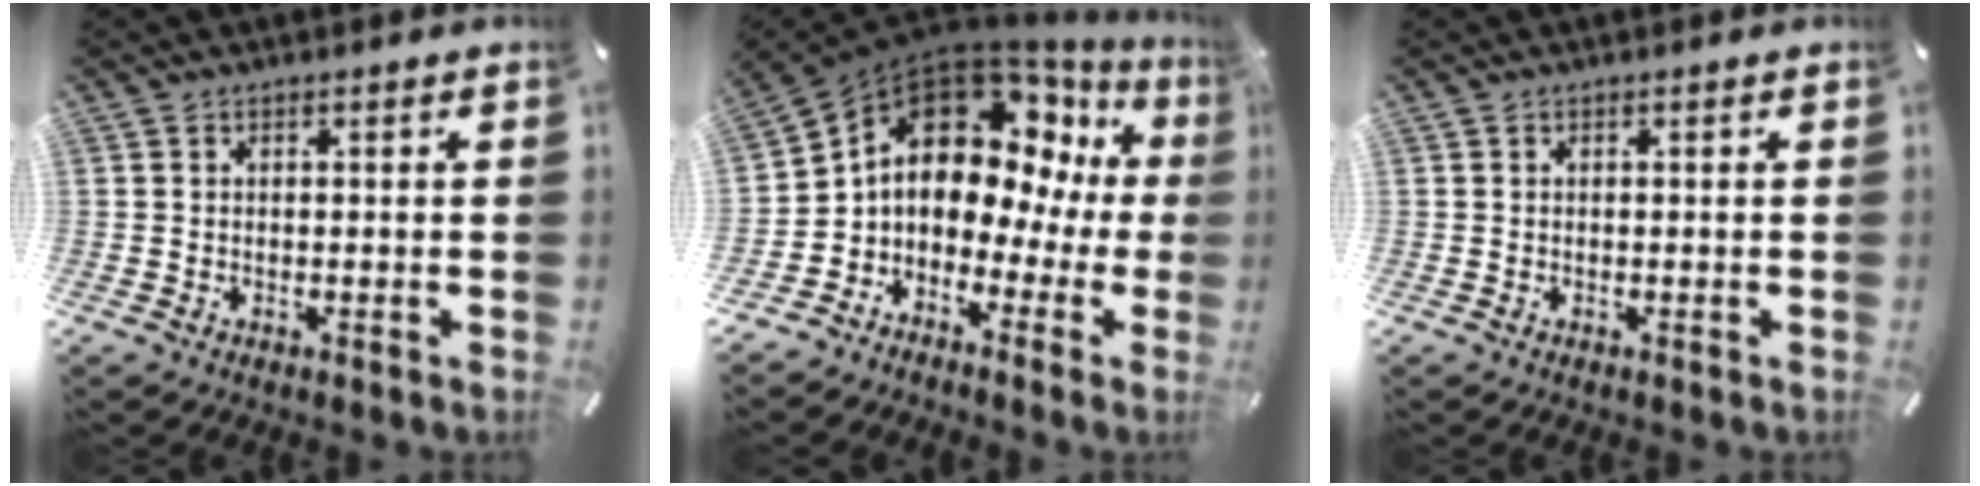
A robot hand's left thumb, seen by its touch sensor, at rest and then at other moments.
{"total": 12.4, "force": [4.6, 9.3, 6.8], "torque": [-0.123, -0.040, 0.075]}
{"total": 0.0}